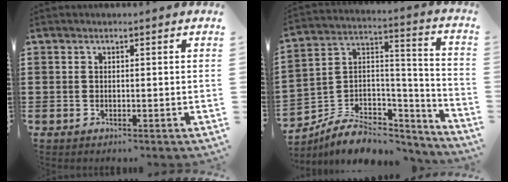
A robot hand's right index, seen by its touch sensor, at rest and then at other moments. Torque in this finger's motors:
{"motor_torque": [-0.34, 0.47, -1.05, -0.21]}